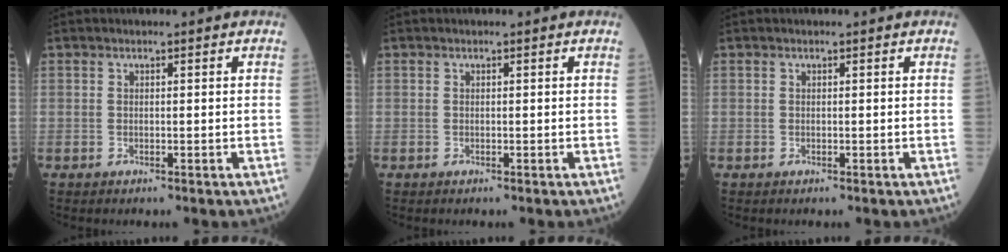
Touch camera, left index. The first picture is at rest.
{"total": 0.0}
{"total": 0.0}